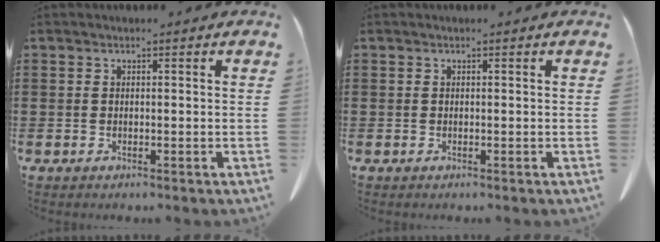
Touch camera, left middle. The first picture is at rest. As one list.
[{"total": 0.0}]